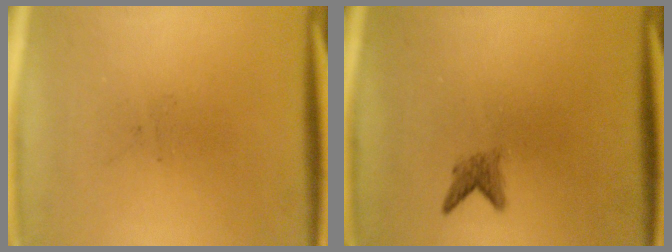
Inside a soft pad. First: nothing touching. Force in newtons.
{"total": 1.7}